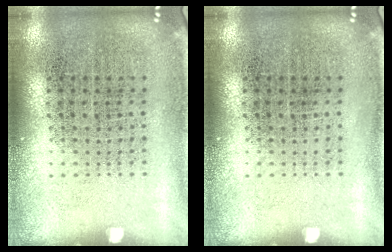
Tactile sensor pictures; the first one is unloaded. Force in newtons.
{"total": 0.0}